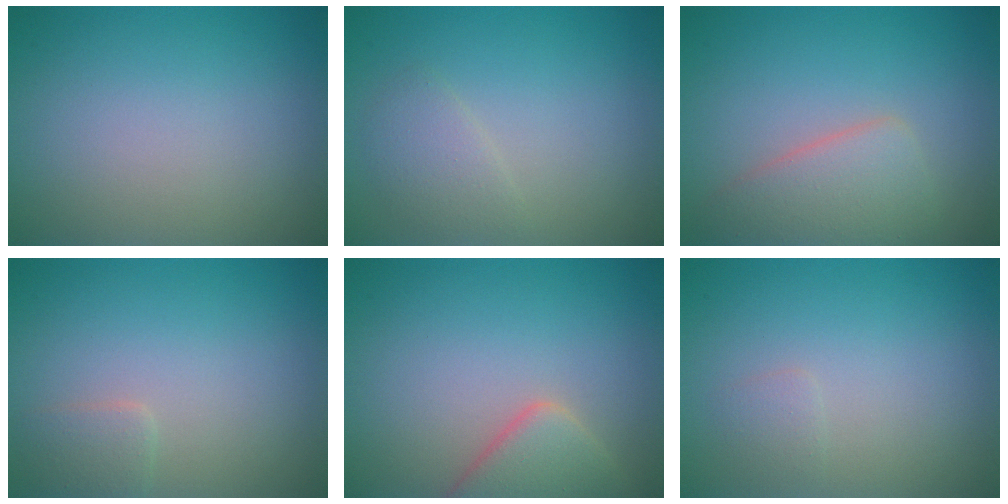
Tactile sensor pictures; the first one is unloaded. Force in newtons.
{"total": 1.8, "press": 1.8, "slide": 0.2}
{"total": 4.0, "press": 4.0, "slide": 0.1}
{"total": 1.4, "press": 1.4, "slide": 0.1}
{"total": 4.1, "press": 4.1, "slide": 0.2}
{"total": 0.8, "press": 0.8, "slide": 0.1}